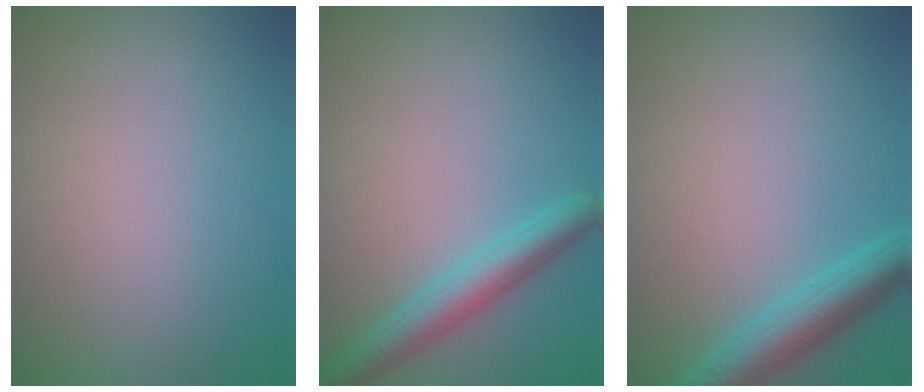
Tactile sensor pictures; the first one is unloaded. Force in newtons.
{"total": 3.8, "press": 3.8, "slide": 0.2}
{"total": 4.2, "press": 4.2, "slide": 0.1}